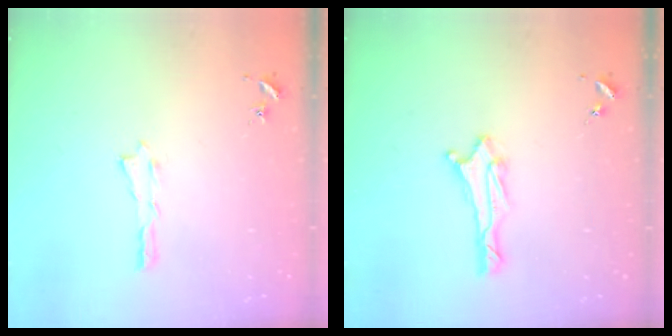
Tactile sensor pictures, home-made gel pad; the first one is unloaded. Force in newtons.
{"total": 2.0, "press": 1.8, "slide": 0.8}